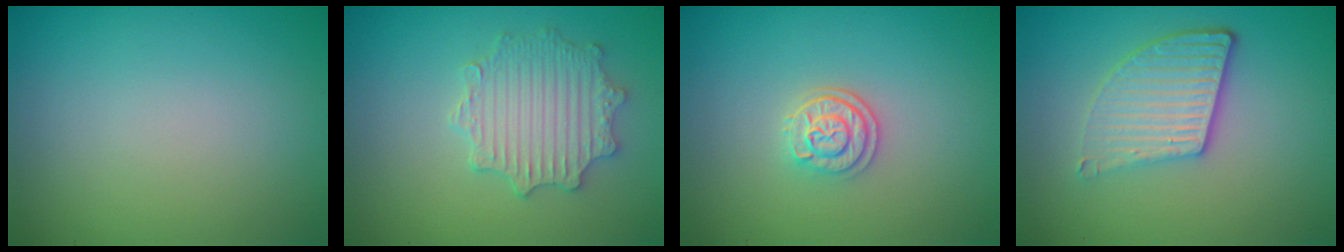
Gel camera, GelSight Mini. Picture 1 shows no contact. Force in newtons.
{"total": 4.1, "press": 3.6, "slide": 2.0}
{"total": 2.4, "press": 2.1, "slide": 1.1}
{"total": 4.3, "press": 3.5, "slide": 2.6}